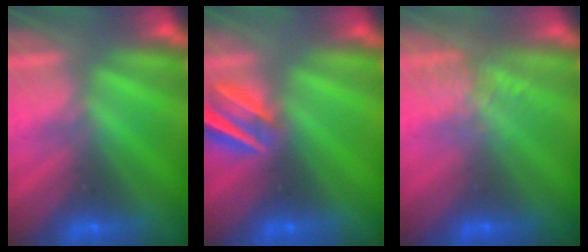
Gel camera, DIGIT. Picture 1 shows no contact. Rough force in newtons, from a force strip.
{"total": 7.6}
{"total": 3.0}